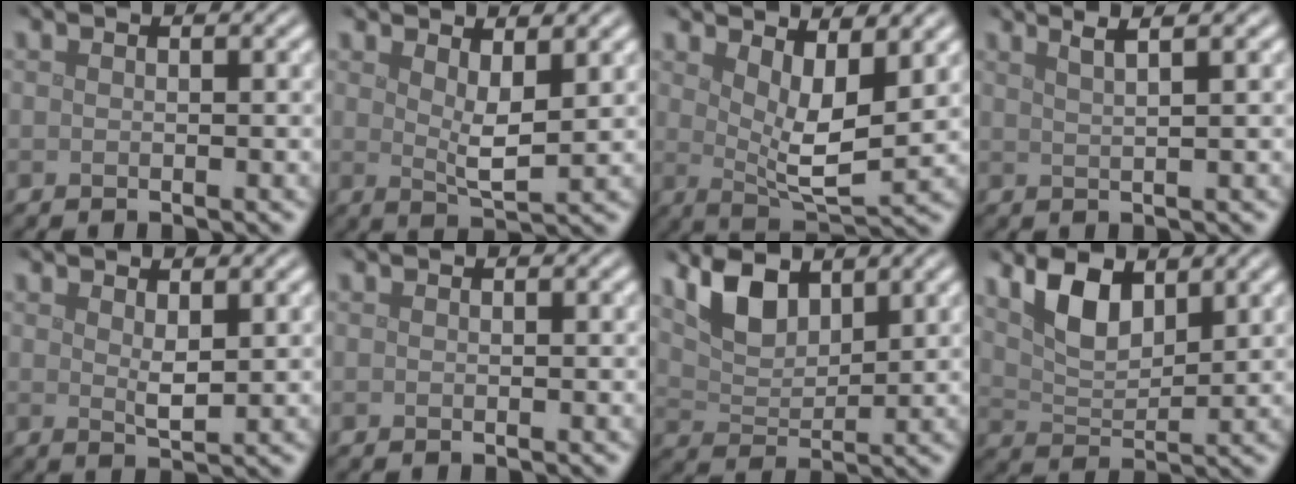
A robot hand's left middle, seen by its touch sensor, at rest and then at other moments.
{"total": 2.9, "force": [1.5, 0.7, 2.4], "torque": [-0.042, -0.012, 0.027]}
{"total": 5.1, "force": [2.2, 1.6, 4.3], "torque": [-0.077, -0.017, 0.042]}
{"total": 3.8, "force": [2.5, 1.2, 2.6], "torque": [-0.013, 0.022, 0.005]}
{"total": 1.6, "force": [0.9, 0.4, 1.2], "torque": [-0.025, -0.005, 0.018]}
{"total": 0.0}
{"total": 4.5, "force": [3.1, 2.0, 2.6], "torque": [-0.059, -0.001, 0.061]}
{"total": 4.8, "force": [2.8, 2.1, 3.3], "torque": [-0.072, 0.000, 0.053]}